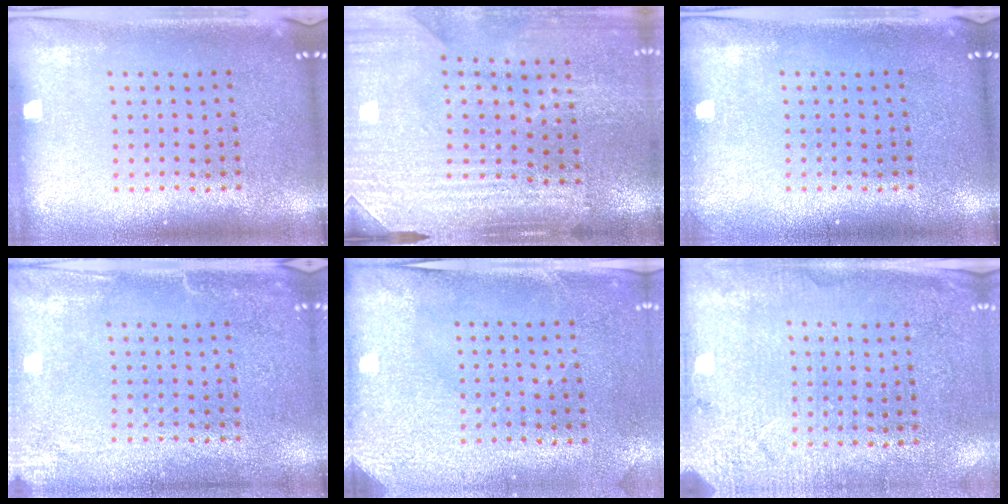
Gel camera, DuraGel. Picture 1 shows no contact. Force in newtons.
{"total": 3.4, "press": 3.3, "slide": 0.6}
{"total": 0.7, "press": 0.7, "slide": 0.0}
{"total": 2.8, "press": 2.8, "slide": 0.3}
{"total": 3.0, "press": 2.6, "slide": 1.4}
{"total": 2.6, "press": 2.6, "slide": 0.4}